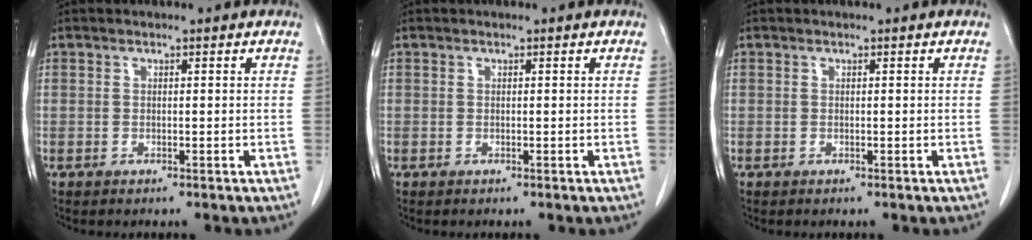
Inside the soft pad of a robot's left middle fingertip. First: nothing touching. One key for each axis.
{"total": 0.0}
{"total": 0.0}